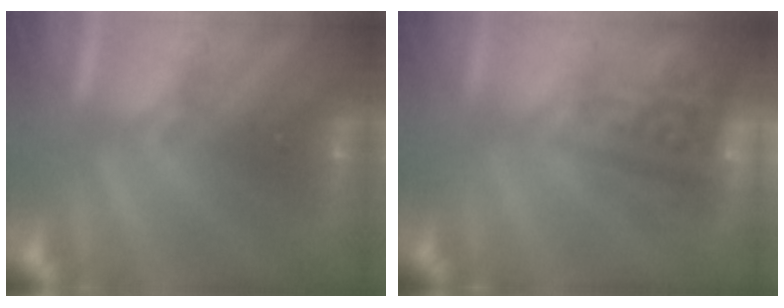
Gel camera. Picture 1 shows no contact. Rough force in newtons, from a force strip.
{"total": 4.6}